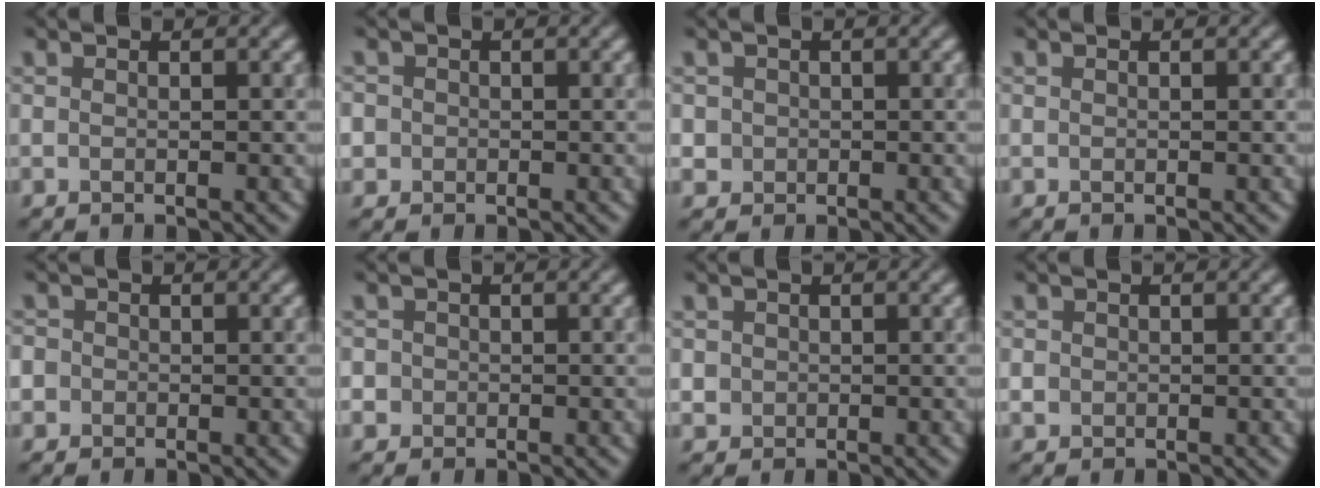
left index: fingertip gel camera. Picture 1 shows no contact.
{"total": 2.0, "force": [-0.1, 2.0, 0.3], "torque": [0.014, 0.009, -0.022]}
{"total": 2.8, "force": [-0.3, 2.8, 0.5], "torque": [0.002, 0.011, -0.026]}
{"total": 0.0}
{"total": 1.5, "force": [-0.1, 1.5, 0.2], "torque": [0.017, 0.009, -0.013]}
{"total": 1.6, "force": [-0.3, 1.6, 0.2], "torque": [0.013, 0.008, -0.013]}
{"total": 1.1, "force": [0.0, 1.1, -0.1], "torque": [0.013, -0.001, 0.004]}
{"total": 0.7, "force": [-0.1, 0.7, 0.0], "torque": [0.005, 0.000, -0.003]}